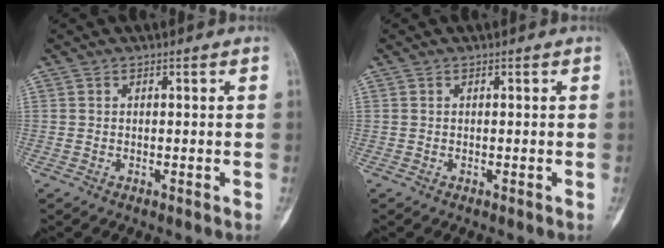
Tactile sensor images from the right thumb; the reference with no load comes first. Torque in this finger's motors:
{"motor_torque": [0.06, 0.06, 0.01, -0.01, 0.00]}